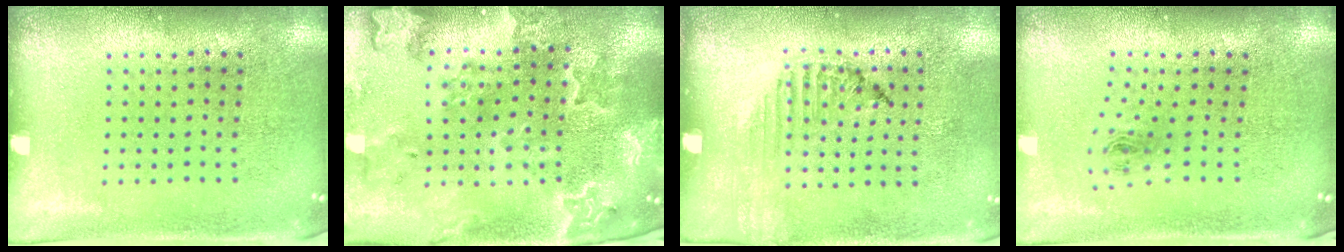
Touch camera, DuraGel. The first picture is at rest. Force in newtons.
{"total": 2.7, "press": 2.5, "slide": 0.9}
{"total": 1.2, "press": 1.2, "slide": 0.2}
{"total": 0.9, "press": 0.4, "slide": 0.8}